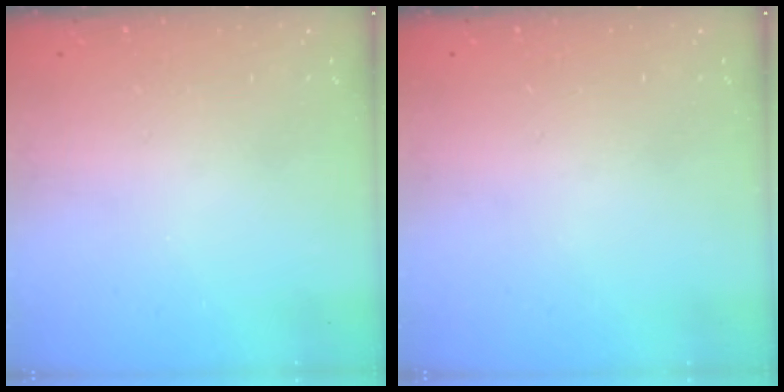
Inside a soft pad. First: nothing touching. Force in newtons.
{"total": 0.0}